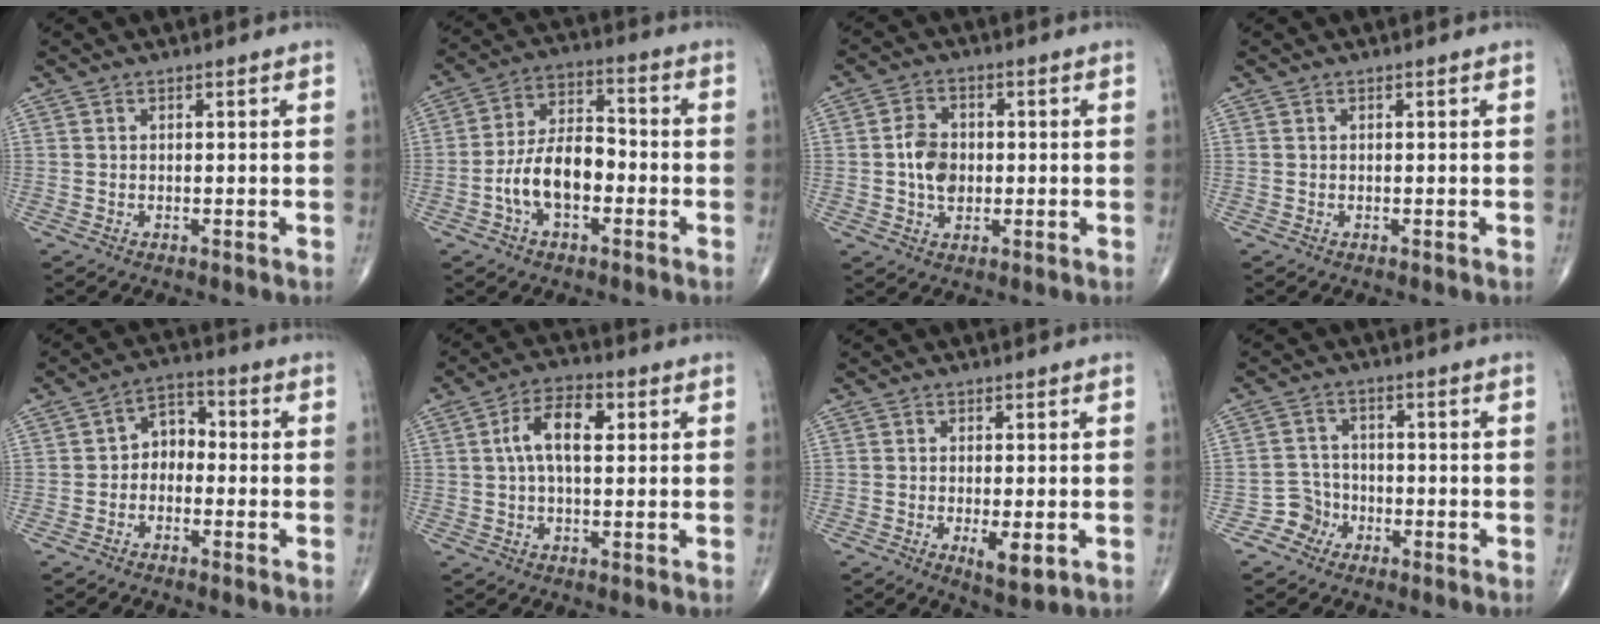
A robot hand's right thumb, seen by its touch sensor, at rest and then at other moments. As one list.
[{"total": 11.3, "force": [-3.1, 6.3, 8.8], "torque": [-0.152, 0.040, -0.064]}, {"total": 6.4, "force": [-0.2, 4.6, 4.4], "torque": [-0.067, 0.007, -0.007]}, {"total": 0.0}, {"total": 5.4, "force": [-1.0, 4.0, 3.5], "torque": [-0.032, 0.028, -0.034]}, {"total": 8.4, "force": [1.7, 4.2, 7.1], "torque": [-0.126, 0.019, 0.025]}, {"total": 5.3, "force": [-1.5, 1.8, 4.7], "torque": [-0.076, -0.013, -0.021]}, {"total": 4.0, "force": [-2.3, 3.3, -0.3], "torque": [0.031, 0.018, -0.050]}]